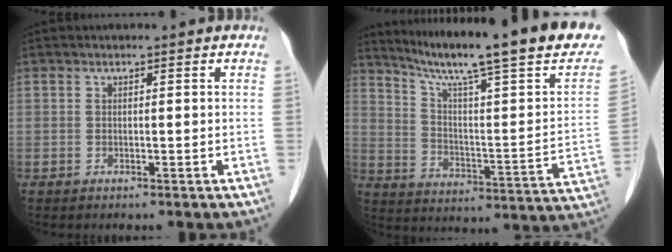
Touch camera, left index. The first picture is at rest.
{"total": 25.6, "force": [19.9, 1.5, 16.0], "torque": [-0.243, -0.045, 0.268]}